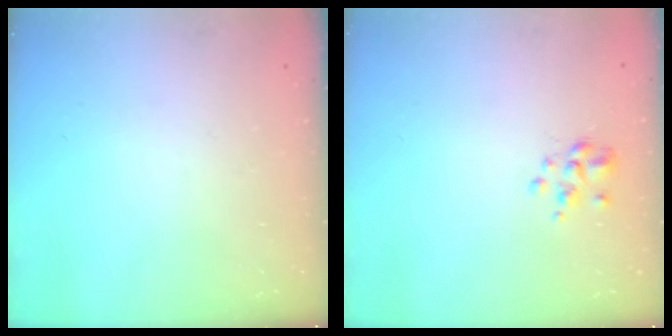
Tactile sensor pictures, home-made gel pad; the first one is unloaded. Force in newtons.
{"total": 2.7, "press": 2.6, "slide": 0.6}